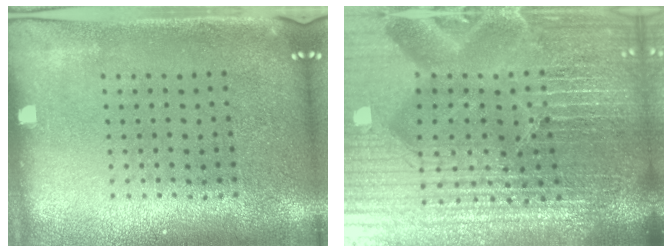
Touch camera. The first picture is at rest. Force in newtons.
{"total": 7.2, "press": 6.3, "slide": 3.5}